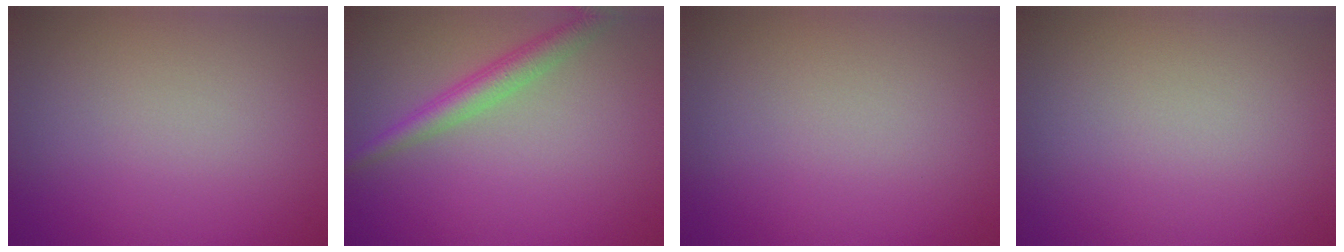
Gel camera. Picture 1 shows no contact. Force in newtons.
{"total": 2.9, "press": 2.9, "slide": 0.1}
{"total": 0.0}
{"total": 0.0}